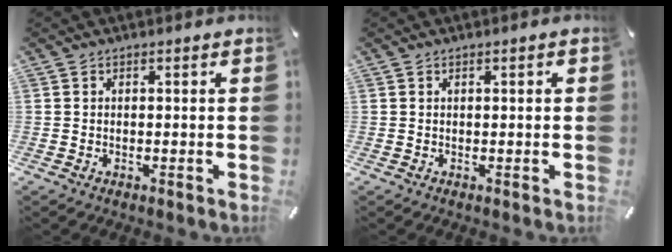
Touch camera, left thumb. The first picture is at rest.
{"total": 1.0, "force": [0.2, 0.4, 0.9], "torque": [-0.017, 0.004, 0.002]}